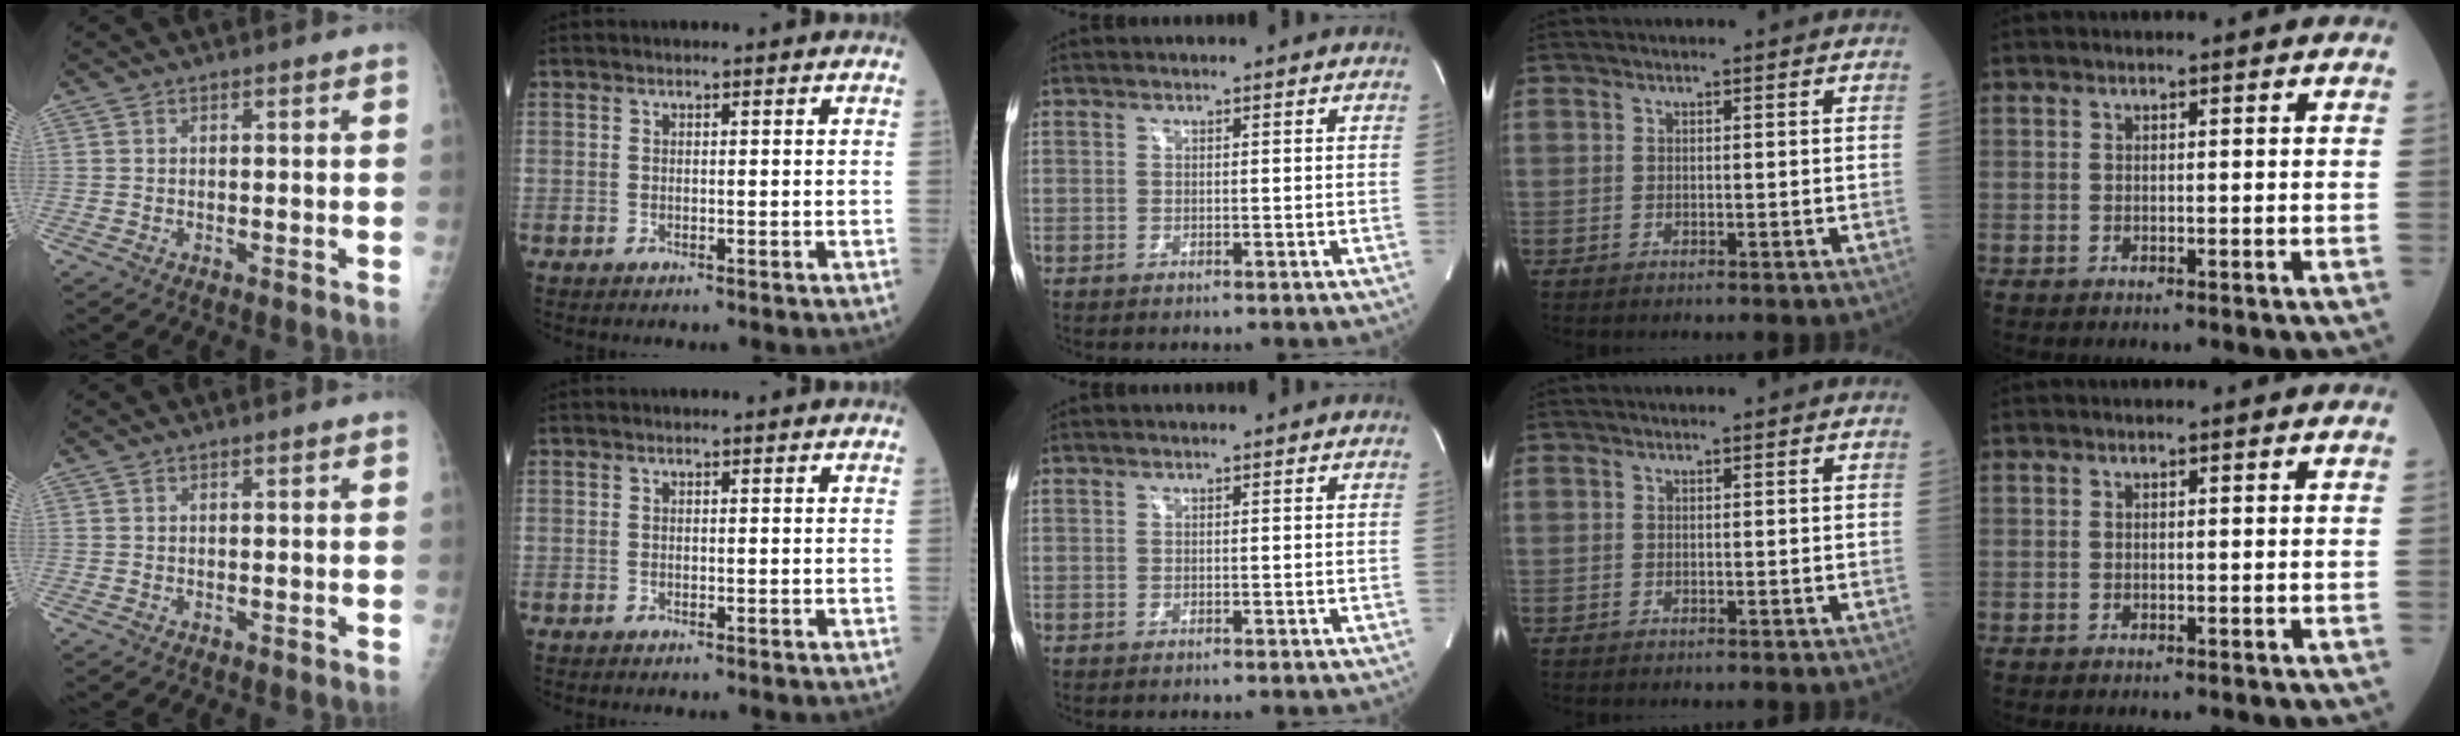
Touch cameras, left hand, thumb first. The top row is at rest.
{}